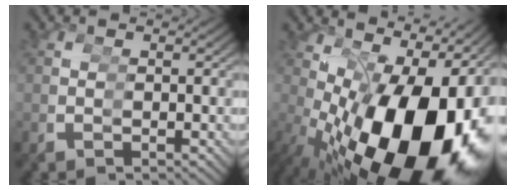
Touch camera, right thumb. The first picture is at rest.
{"total": 16.3, "force": [-2.0, 9.4, 13.2], "torque": [-0.257, -0.029, -0.003]}